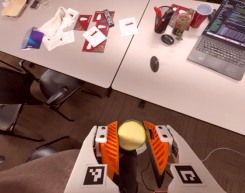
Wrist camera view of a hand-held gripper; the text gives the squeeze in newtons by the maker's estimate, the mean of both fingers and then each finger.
{"total": 11.5, "left": 12.0, "right": 10.9}